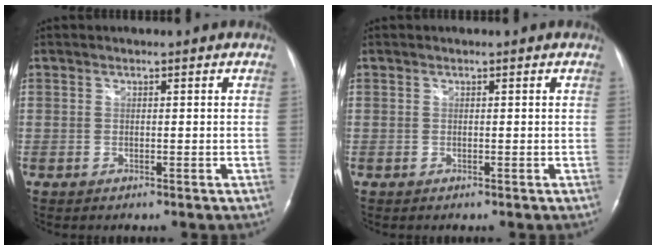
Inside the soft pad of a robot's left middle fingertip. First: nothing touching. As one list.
[{"total": 0.0}]